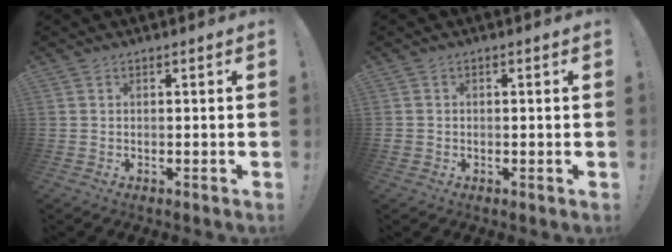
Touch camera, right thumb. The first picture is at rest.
{"total": 1.3, "force": [-0.4, 1.1, 0.6], "torque": [-0.011, 0.005, -0.007]}